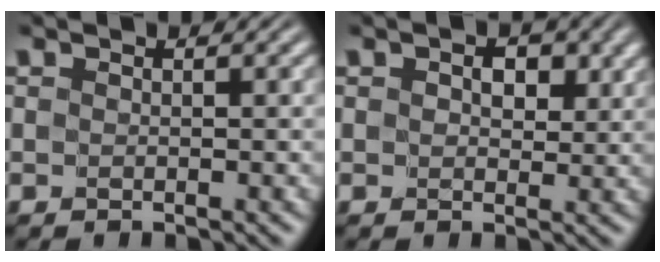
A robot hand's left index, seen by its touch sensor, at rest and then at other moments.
{"total": 2.3, "force": [0.7, 1.5, 1.6], "torque": [-0.022, -0.002, 0.009]}